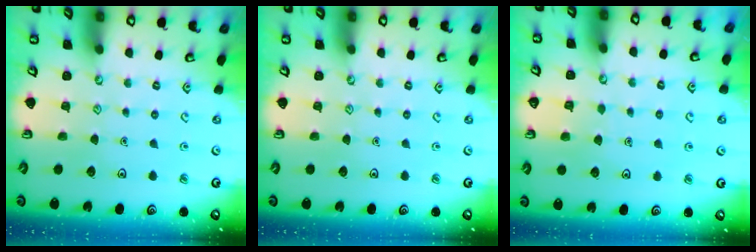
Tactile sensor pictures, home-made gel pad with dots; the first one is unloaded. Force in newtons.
{"total": 0.0}
{"total": 3.1, "press": 3.1, "slide": 0.3}